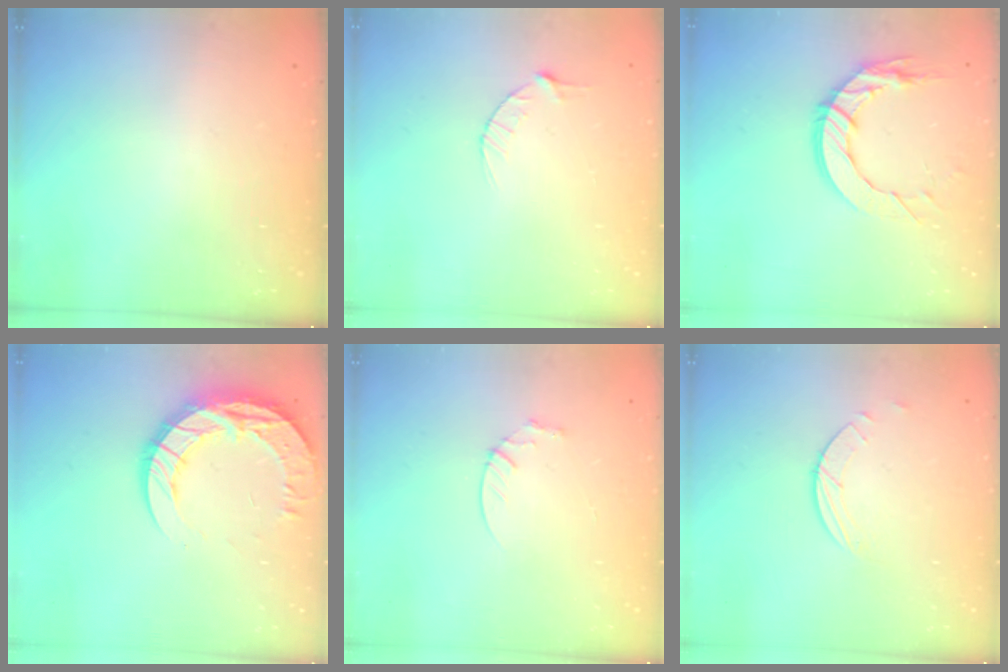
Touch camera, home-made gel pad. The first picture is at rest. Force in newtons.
{"total": 3.4, "press": 3.4, "slide": 0.4}
{"total": 12.1, "press": 12.1, "slide": 0.8}
{"total": 16.8, "press": 16.7, "slide": 1.7}
{"total": 3.6, "press": 3.6, "slide": 0.4}
{"total": 1.7, "press": 1.7, "slide": 0.2}